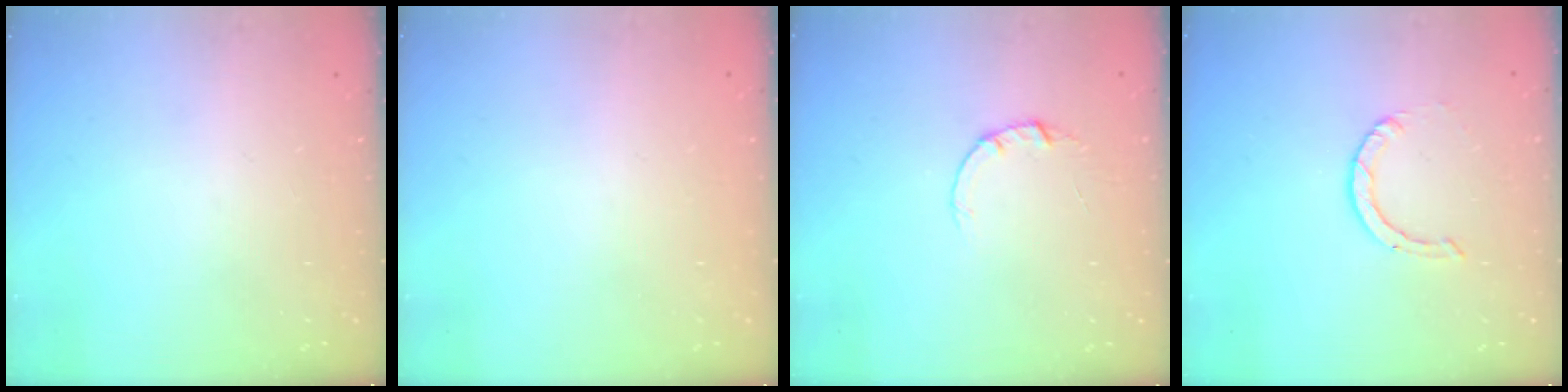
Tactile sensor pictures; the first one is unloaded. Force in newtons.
{"total": 2.4, "press": 2.4, "slide": 0.2}
{"total": 2.0, "press": 2.0, "slide": 0.2}
{"total": 0.9, "press": 0.9, "slide": 0.1}